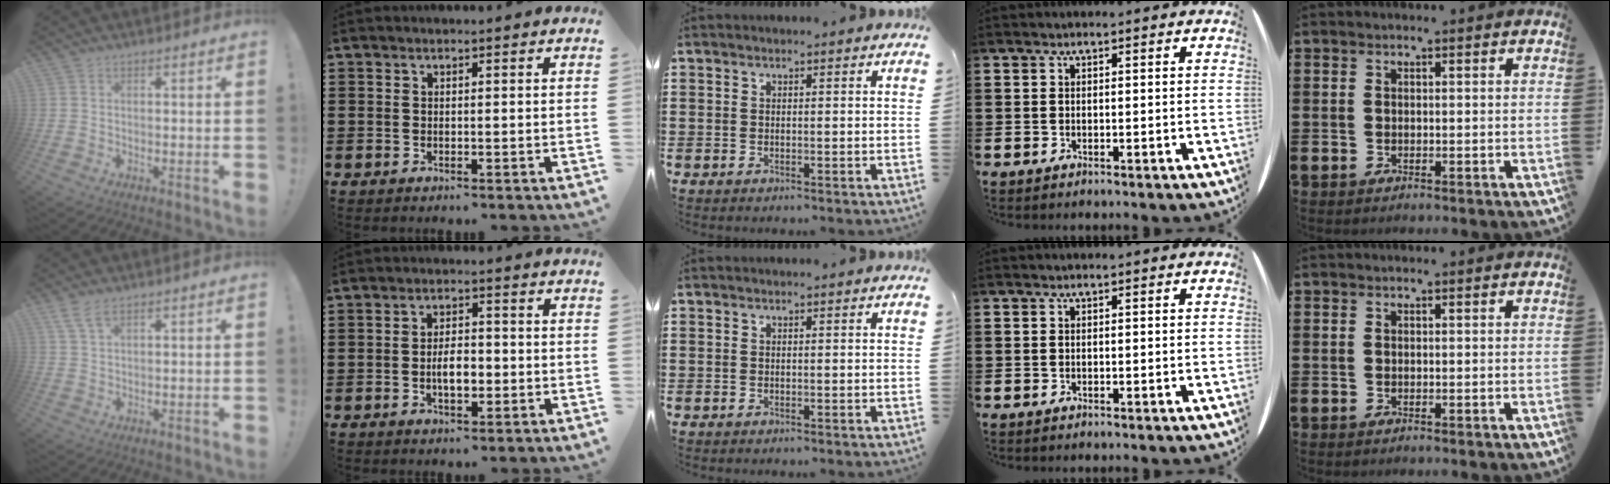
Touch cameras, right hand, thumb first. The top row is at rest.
{"thumb": {"total": 4.7, "force": [3.2, 1.4, 3.1], "torque": [-0.062, -0.008, 0.060]}, "index": {"total": 4.0, "force": [-0.9, 1.8, 3.5], "torque": [-0.063, 0.001, -0.020]}}